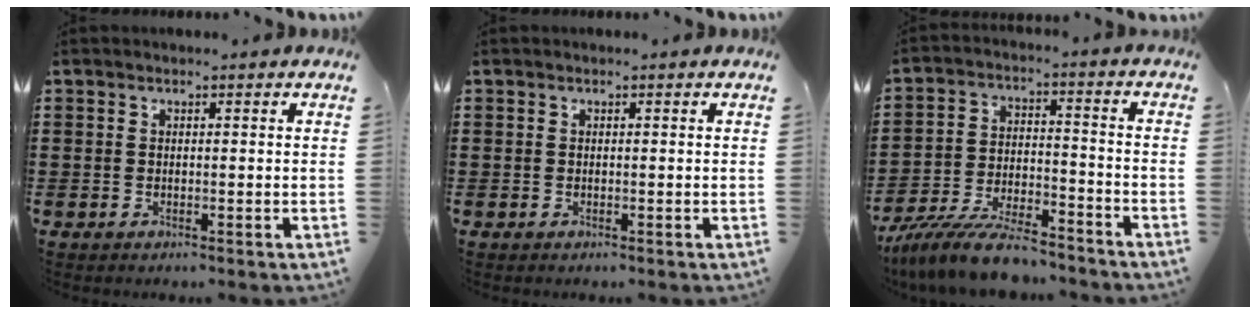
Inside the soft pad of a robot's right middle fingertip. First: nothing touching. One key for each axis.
{"total": 0.0}
{"total": 10.0, "fx": -8.9, "fy": 1.5, "fz": 4.2, "tx": -0.083, "ty": 0.017, "tz": -0.173}